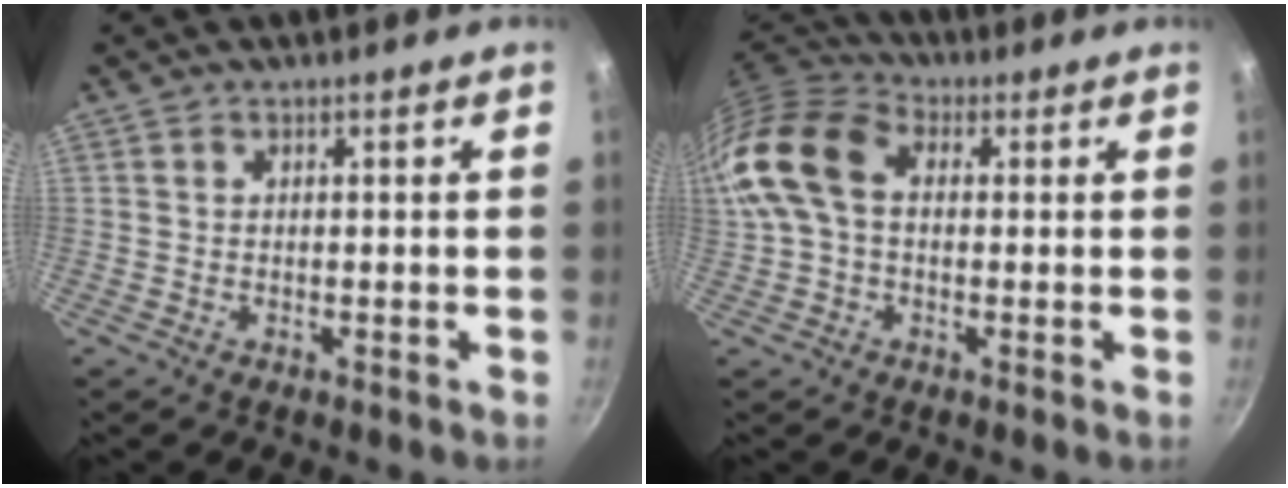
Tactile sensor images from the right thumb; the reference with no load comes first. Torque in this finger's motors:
{"motor_torque": [0.62, 1.27, 0.88, -0.50, 0.19]}